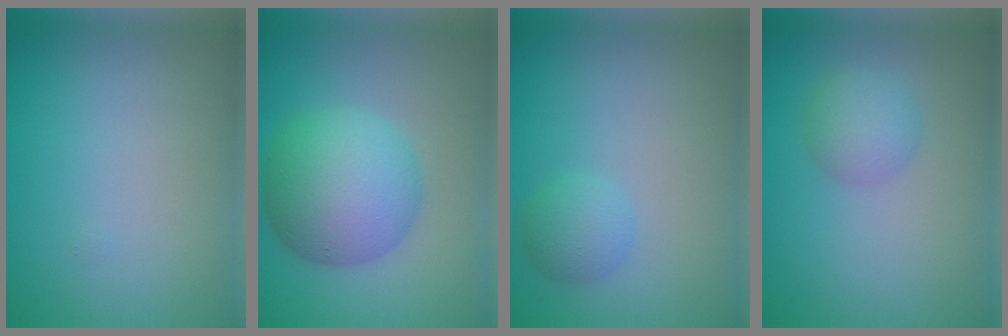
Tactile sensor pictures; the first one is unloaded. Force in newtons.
{"total": 7.9, "press": 7.9, "slide": 0.1}
{"total": 1.9, "press": 1.9, "slide": 0.1}
{"total": 2.4, "press": 2.4, "slide": 0.0}